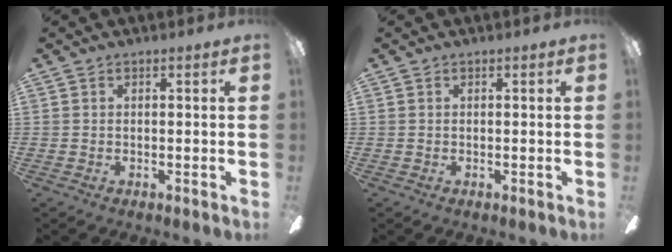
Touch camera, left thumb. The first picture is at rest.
{"total": 0.0}